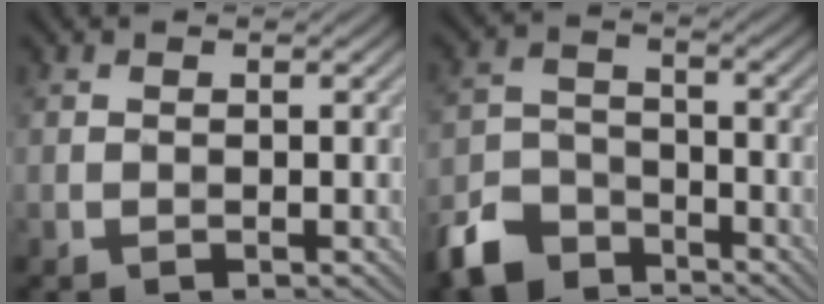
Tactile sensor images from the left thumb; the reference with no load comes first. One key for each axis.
{"total": 7.1, "fx": -5.6, "fy": 3.7, "fz": 2.4, "tx": -0.059, "ty": -0.003, "tz": -0.125}